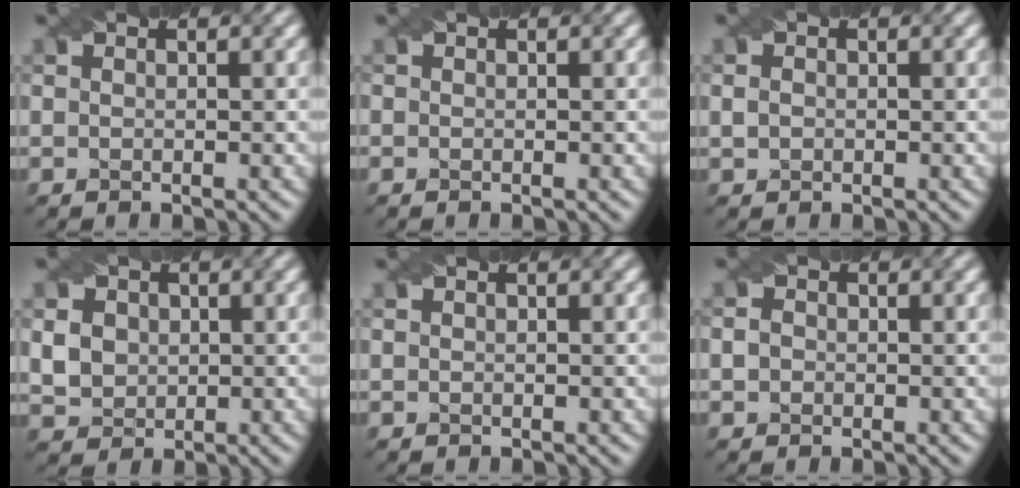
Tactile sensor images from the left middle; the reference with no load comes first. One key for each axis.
{"total": 0.0}
{"total": 0.8, "fx": -0.2, "fy": 0.6, "fz": 0.3, "tx": -0.009, "ty": 0.000, "tz": -0.005}
{"total": 4.0, "fx": 0.5, "fy": 3.5, "fz": 1.9, "tx": -0.062, "ty": 0.004, "tz": 0.012}
{"total": 0.0}
{"total": 0.9, "fx": -0.3, "fy": 0.8, "fz": 0.3, "tx": -0.007, "ty": 0.000, "tz": -0.007}